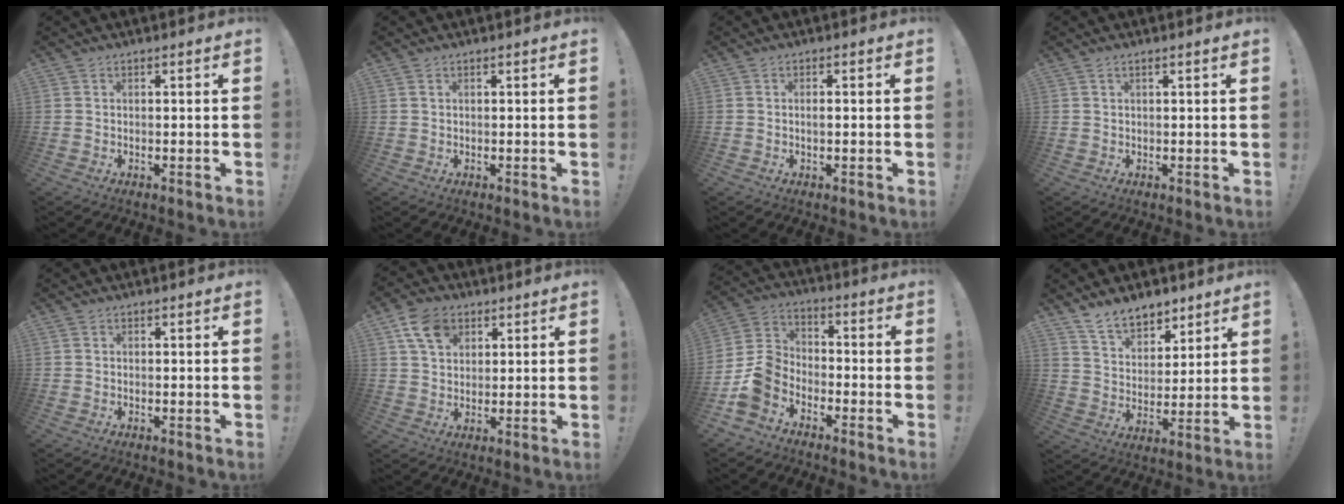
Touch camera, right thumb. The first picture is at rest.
{"total": 0.8, "force": [0.5, 0.3, 0.6], "torque": [-0.019, 0.005, 0.010]}
{"total": 1.5, "force": [-0.4, 0.2, 1.4], "torque": [-0.025, 0.002, -0.008]}
{"total": 0.8, "force": [0.3, -0.1, 0.7], "torque": [-0.023, 0.002, 0.007]}
{"total": 0.0}
{"total": 8.7, "force": [4.2, 6.1, 4.6], "torque": [-0.080, -0.005, 0.081]}
{"total": 11.4, "force": [-6.8, 7.6, 5.0], "torque": [-0.085, 0.051, -0.121]}
{"total": 10.7, "force": [8.5, 5.6, 3.2], "torque": [-0.058, -0.059, 0.166]}